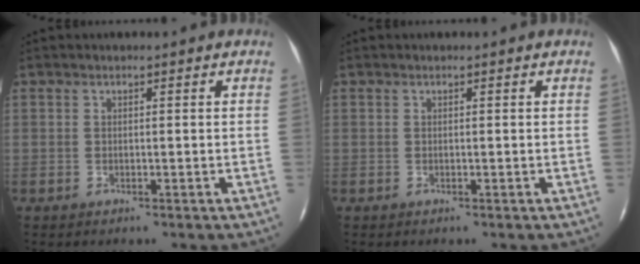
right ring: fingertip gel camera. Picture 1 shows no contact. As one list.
[{"total": 0.0}]